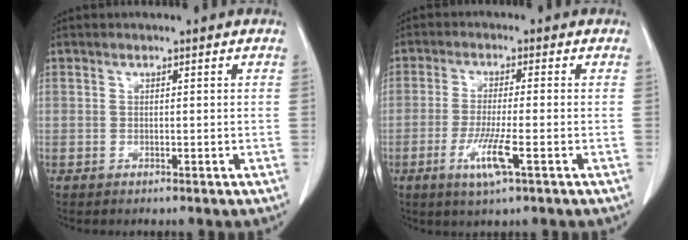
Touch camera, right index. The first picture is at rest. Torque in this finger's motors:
{"motor_torque": [0.75, -0.36, 0.21, 0.13]}